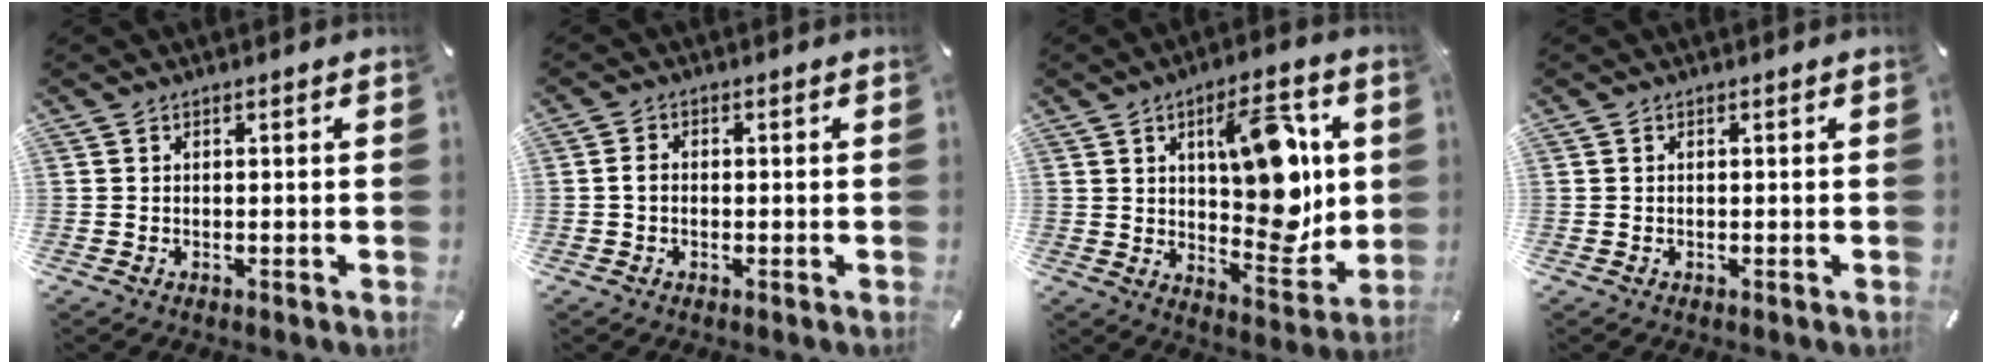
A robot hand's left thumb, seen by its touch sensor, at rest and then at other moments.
{"total": 1.7, "force": [-0.3, 1.3, 1.1], "torque": [-0.020, 0.005, -0.007]}
{"total": 17.4, "force": [5.2, 8.6, 14.2], "torque": [-0.191, -0.018, 0.082]}
{"total": 0.0}